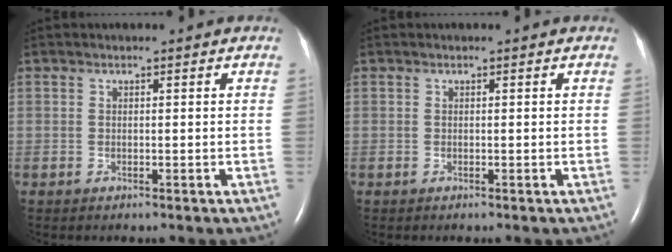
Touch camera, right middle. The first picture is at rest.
{"total": 0.0}